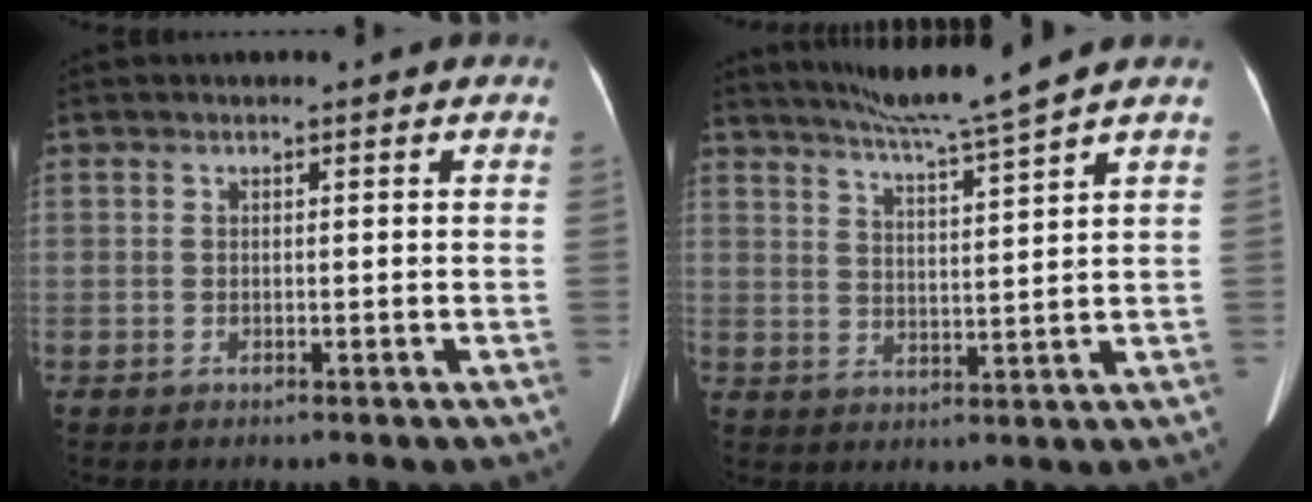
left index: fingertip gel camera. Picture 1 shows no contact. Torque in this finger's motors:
{"motor_torque": [0.34, -0.57, -0.06, 0.04]}